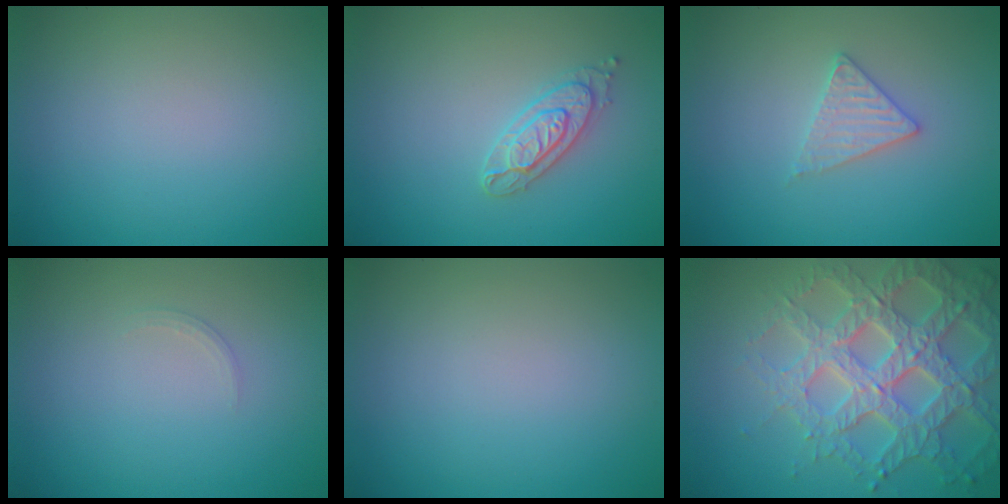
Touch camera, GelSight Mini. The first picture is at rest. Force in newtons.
{"total": 2.5, "press": 2.4, "slide": 0.6}
{"total": 2.1, "press": 2.1, "slide": 0.3}
{"total": 0.7, "press": 0.7, "slide": 0.1}
{"total": 0.0}
{"total": 6.9, "press": 6.7, "slide": 1.7}